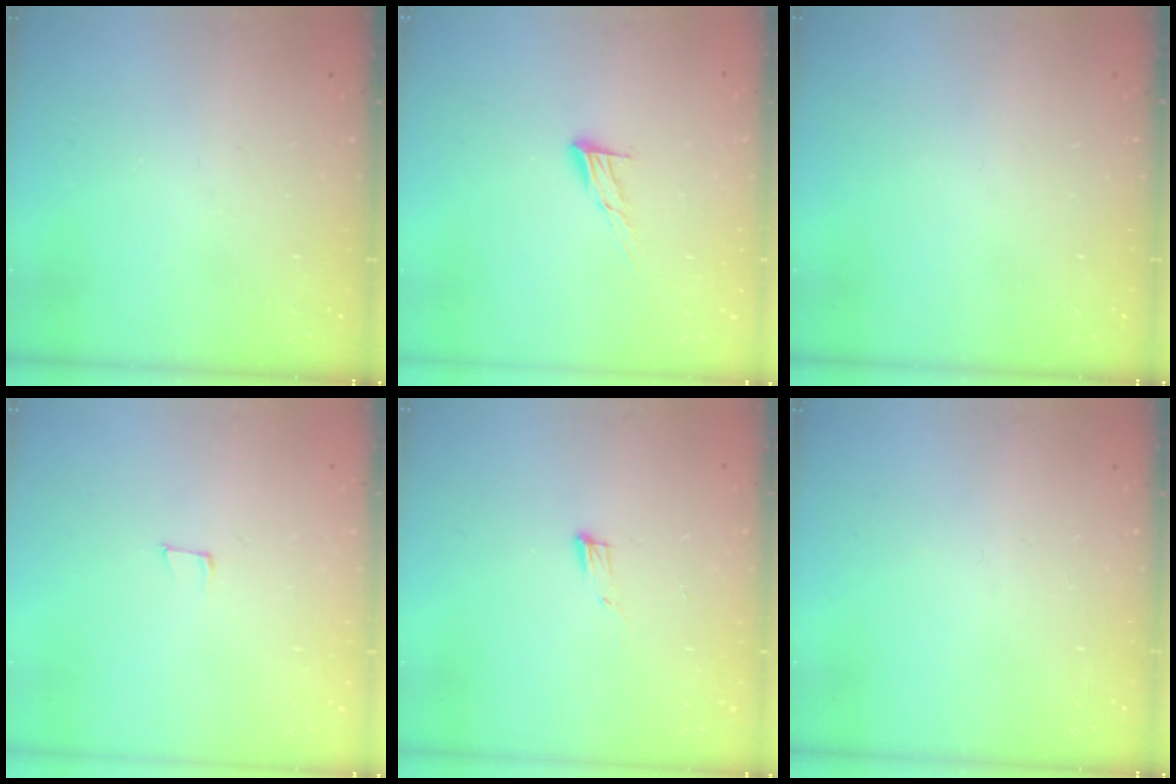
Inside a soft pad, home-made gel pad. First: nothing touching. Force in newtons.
{"total": 7.2, "press": 7.2, "slide": 0.4}
{"total": 0.0}
{"total": 4.1, "press": 4.0, "slide": 1.1}
{"total": 5.1, "press": 4.9, "slide": 1.1}
{"total": 0.0}